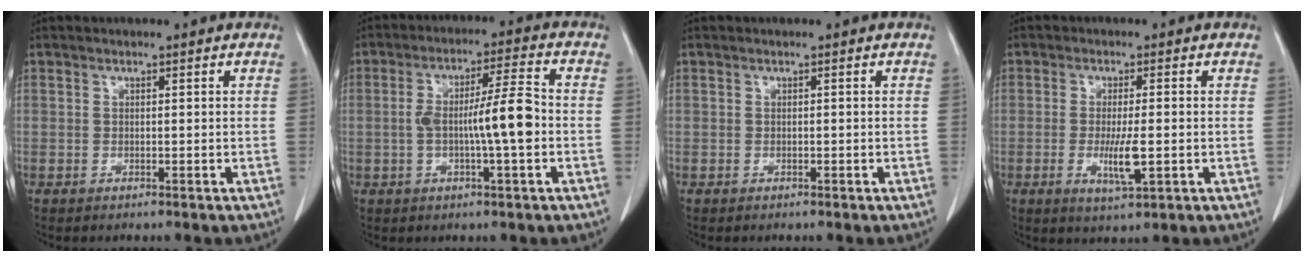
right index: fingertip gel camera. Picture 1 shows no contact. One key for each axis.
{"total": 8.7, "fx": -1.2, "fy": 0.5, "fz": 8.6, "tx": -0.156, "ty": 0.012, "tz": -0.020}
{"total": 0.0}
{"total": 5.1, "fx": -1.0, "fy": 0.6, "fz": 4.9, "tx": -0.099, "ty": -0.011, "tz": -0.012}